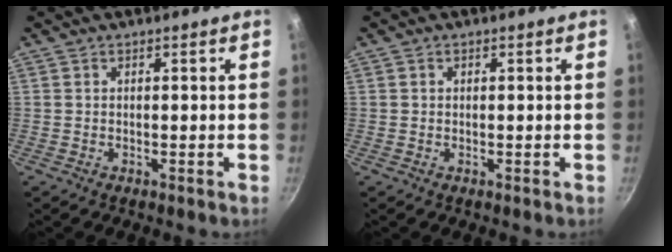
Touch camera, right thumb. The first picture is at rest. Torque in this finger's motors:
{"motor_torque": [-0.47, -0.23, -0.11, -0.02, 0.05]}